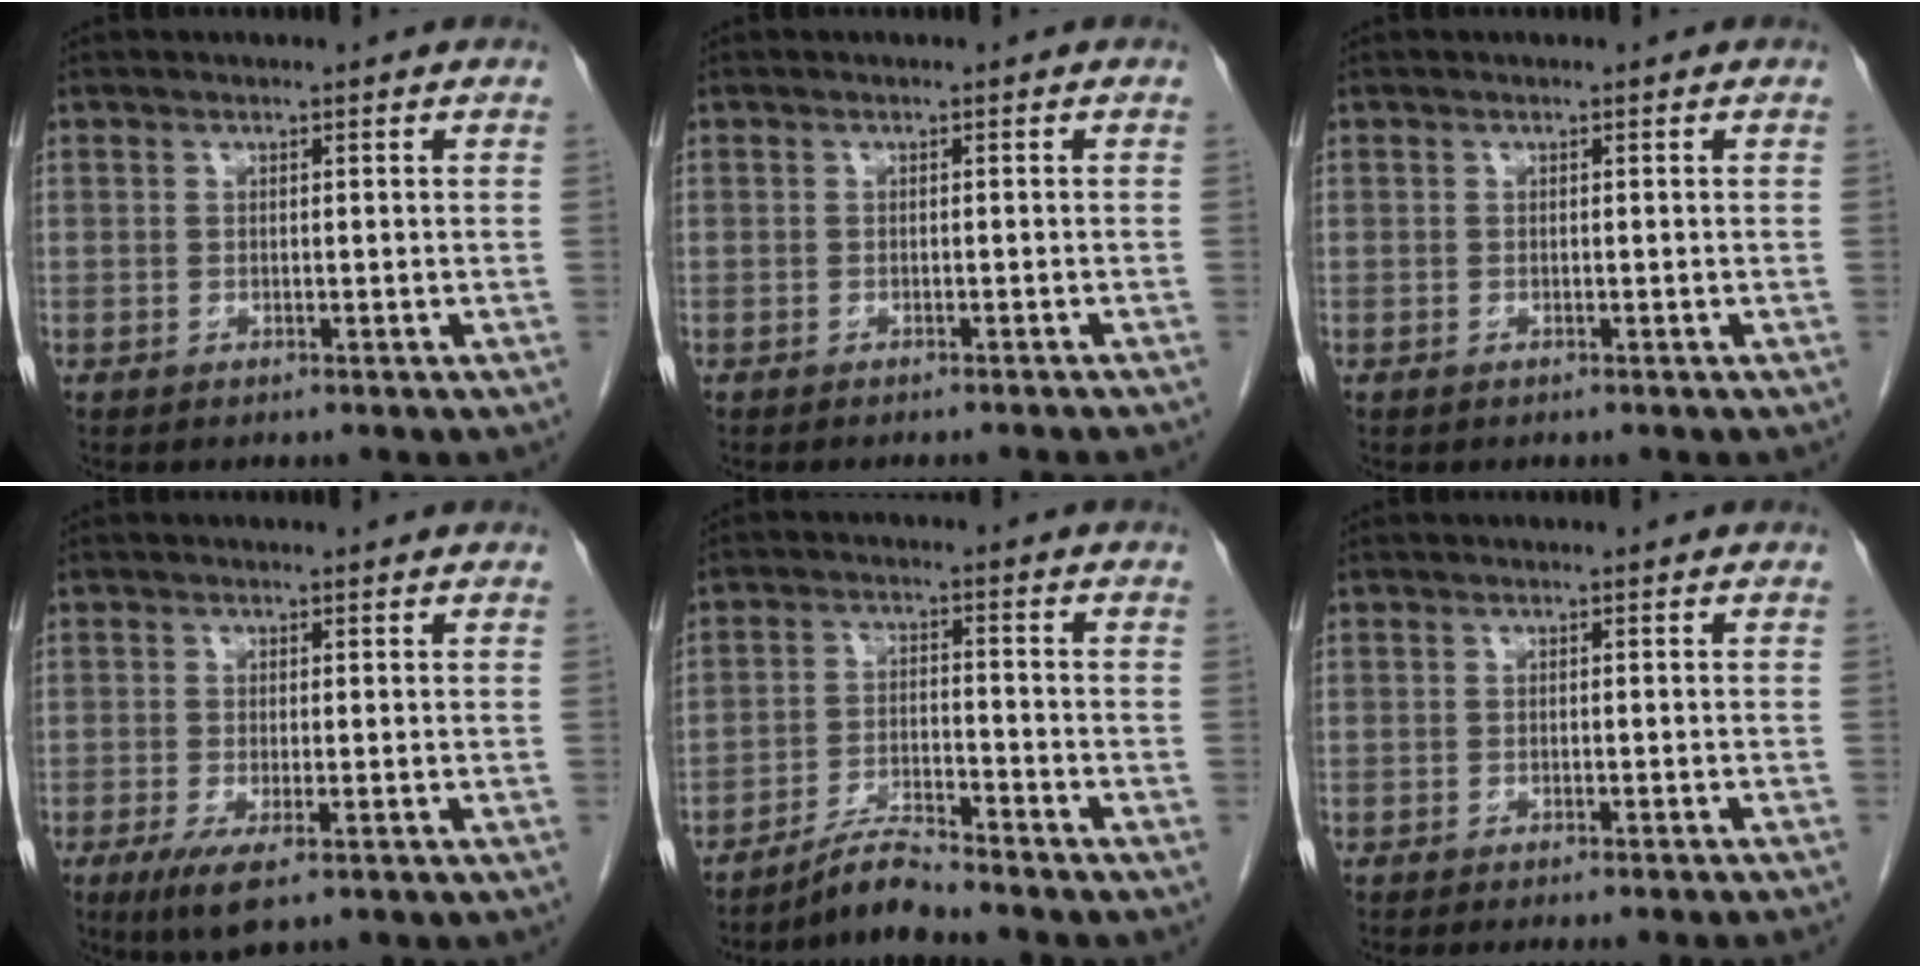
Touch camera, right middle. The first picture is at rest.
{"total": 4.6, "force": [-4.2, -0.3, 1.9], "torque": [-0.018, -0.005, -0.050]}
{"total": 0.0}
{"total": 4.4, "force": [-2.2, 0.8, 3.7], "torque": [-0.069, -0.013, -0.033]}
{"total": 5.0, "force": [-4.8, -0.5, 1.4], "torque": [-0.024, -0.014, -0.090]}
{"total": 6.3, "force": [-5.6, -0.8, 2.8], "torque": [-0.014, -0.013, -0.071]}